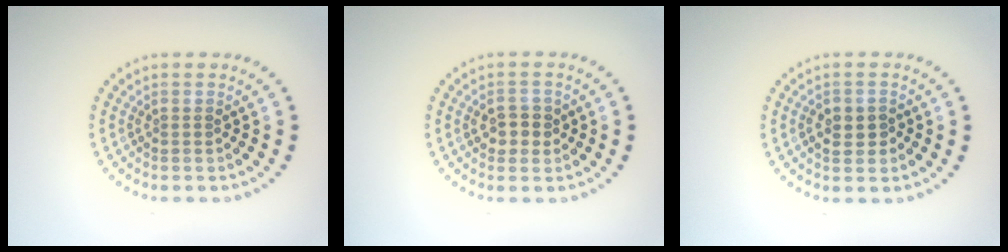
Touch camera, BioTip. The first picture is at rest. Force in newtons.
{"total": 2.4, "press": 2.3, "slide": 0.5}
{"total": 2.4, "press": 2.4, "slide": 0.5}